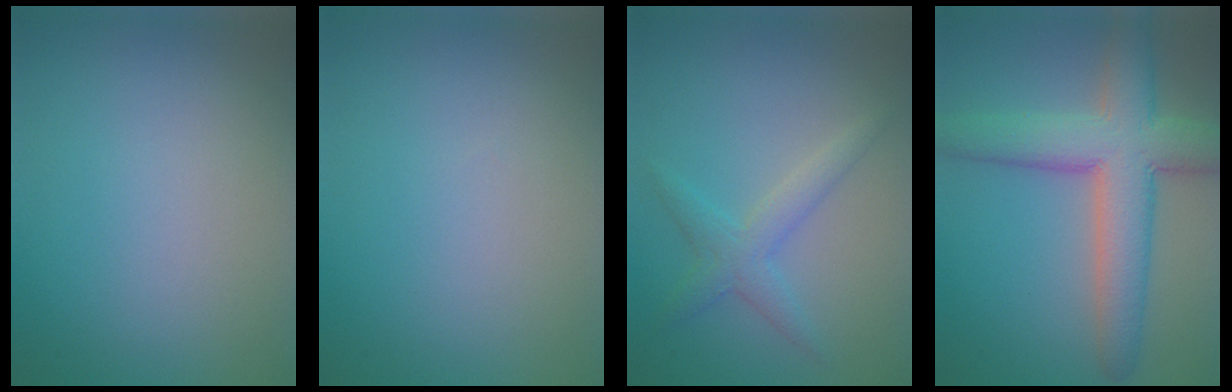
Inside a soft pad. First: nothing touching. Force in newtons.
{"total": 0.0}
{"total": 2.4, "press": 2.4, "slide": 0.2}
{"total": 8.1, "press": 8.1, "slide": 0.3}